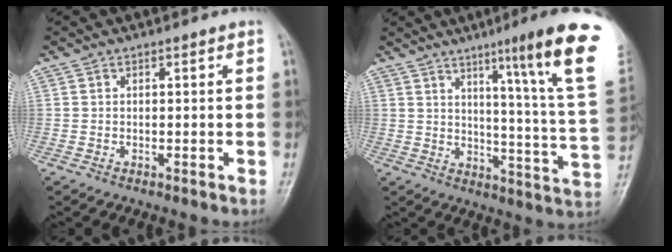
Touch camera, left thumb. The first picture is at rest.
{"total": 20.4, "force": [11.2, 0.0, 17.1], "torque": [-0.213, -0.067, 0.144]}